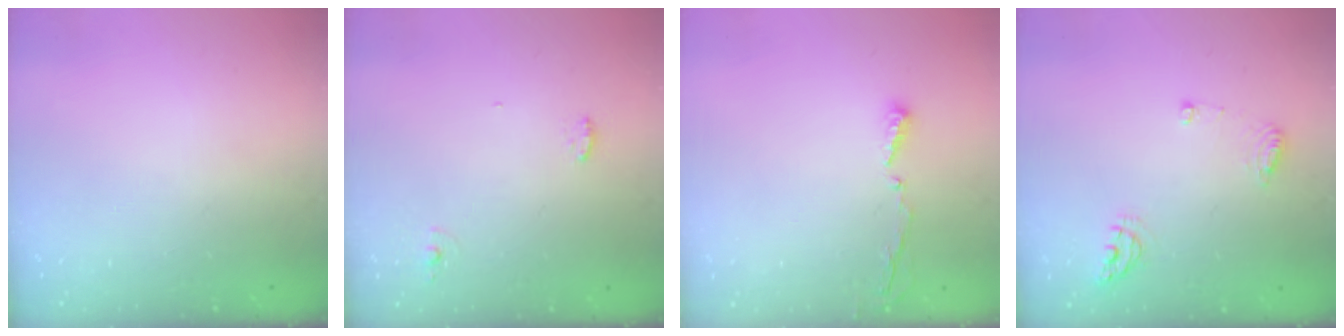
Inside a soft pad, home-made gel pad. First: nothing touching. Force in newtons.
{"total": 5.1, "press": 4.5, "slide": 2.4}
{"total": 3.4, "press": 3.4, "slide": 0.4}
{"total": 6.9, "press": 6.8, "slide": 0.9}